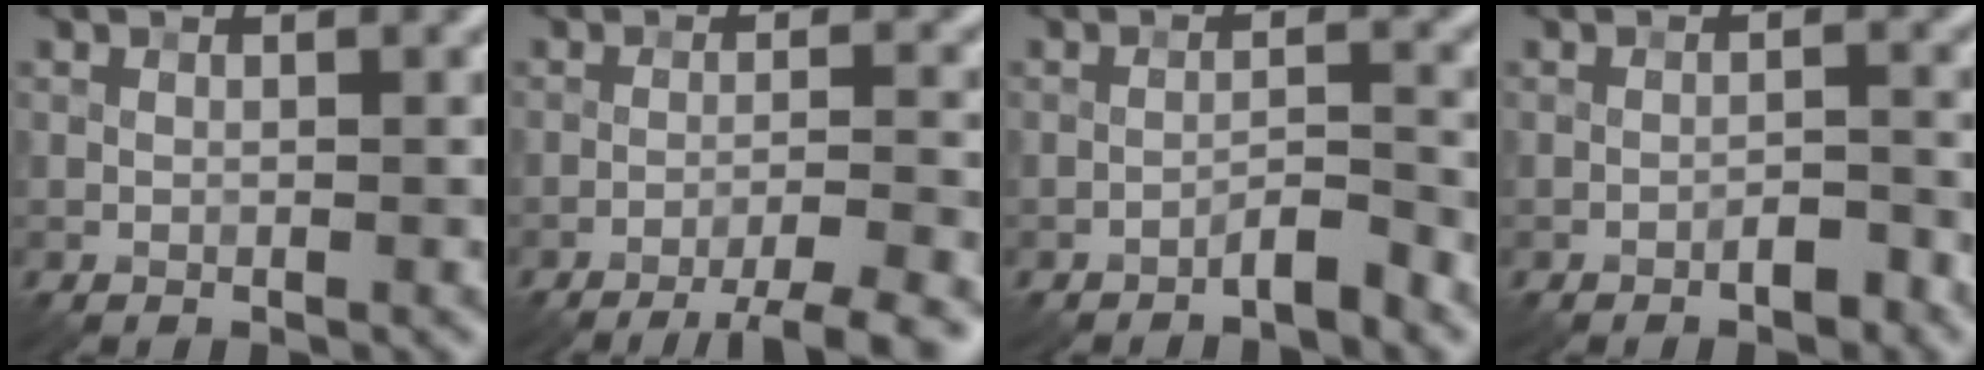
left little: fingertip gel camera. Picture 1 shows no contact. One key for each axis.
{"total": 5.8, "fx": -4.4, "fy": 0.9, "fz": 3.7, "tx": -0.052, "ty": 0.002, "tz": -0.063}
{"total": 2.1, "fx": -1.7, "fy": 0.2, "fz": 1.2, "tx": -0.016, "ty": 0.012, "tz": -0.032}
{"total": 1.8, "fx": -1.3, "fy": 0.4, "fz": 1.2, "tx": -0.014, "ty": 0.007, "tz": -0.021}